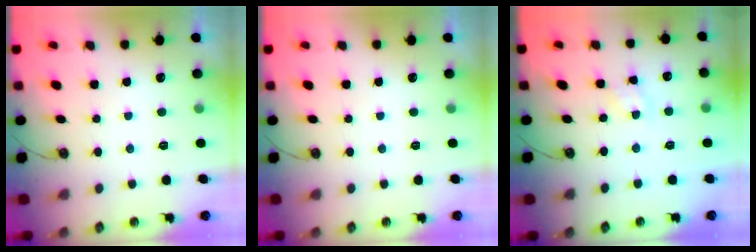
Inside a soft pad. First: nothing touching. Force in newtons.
{"total": 0.0}
{"total": 2.6, "press": 2.6, "slide": 0.4}